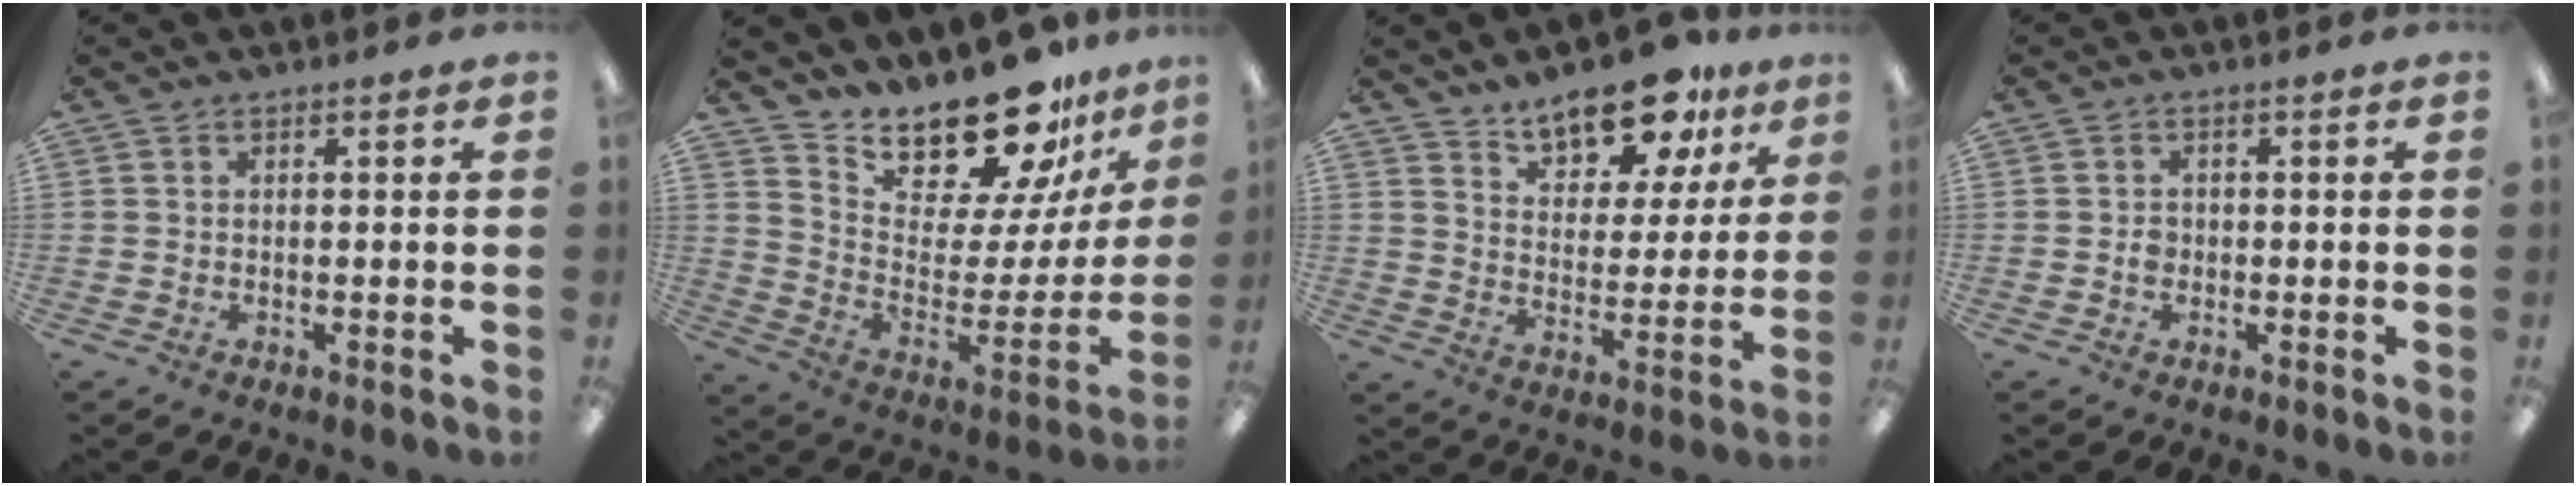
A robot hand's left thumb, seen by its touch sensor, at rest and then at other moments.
{"total": 19.8, "force": [18.1, 5.1, 6.2], "torque": [-0.102, -0.156, 0.309]}
{"total": 14.8, "force": [11.9, 5.8, 6.6], "torque": [-0.091, -0.077, 0.208]}
{"total": 1.8, "force": [-0.3, 1.4, 1.0], "torque": [-0.018, 0.005, -0.007]}